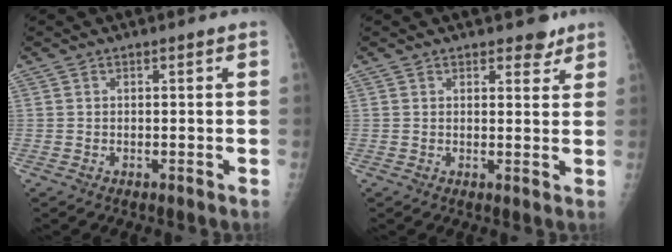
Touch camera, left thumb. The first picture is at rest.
{"total": 3.3, "force": [2.5, 1.7, 1.2], "torque": [0.007, -0.015, 0.033]}